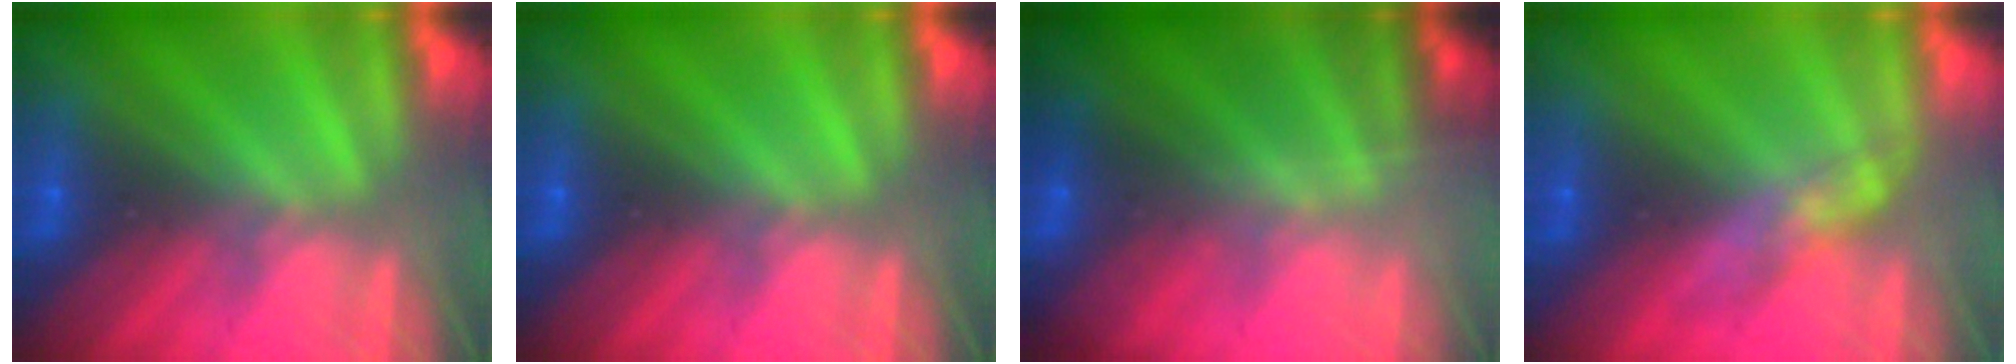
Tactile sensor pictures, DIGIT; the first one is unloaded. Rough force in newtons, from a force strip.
{"total": 0.0}
{"total": 1.8}
{"total": 2.7}